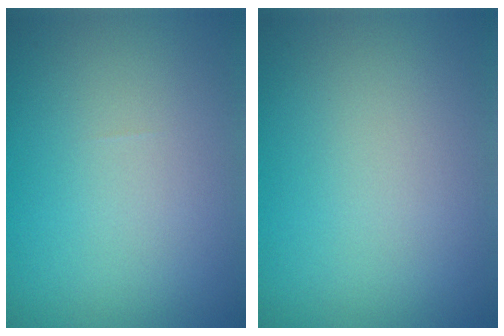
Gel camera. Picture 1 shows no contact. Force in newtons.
{"total": 0.0}